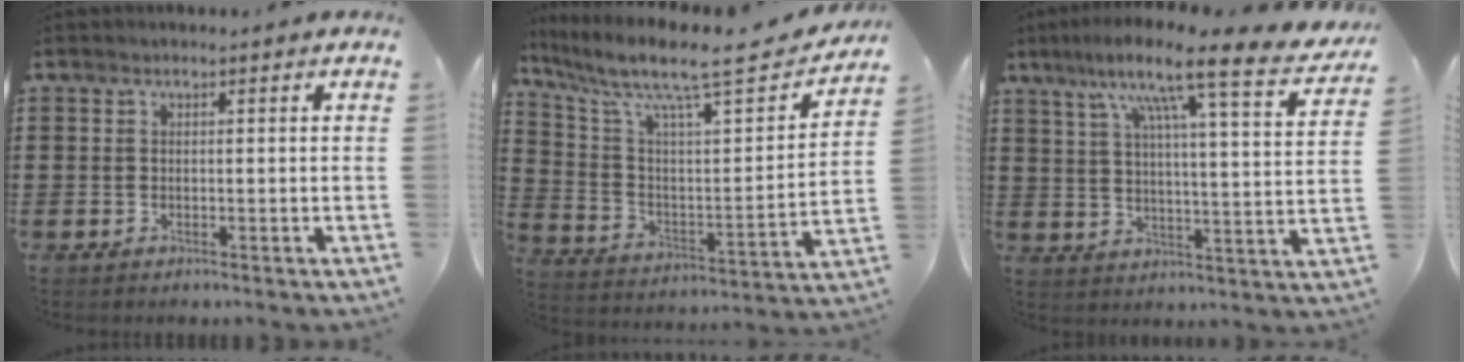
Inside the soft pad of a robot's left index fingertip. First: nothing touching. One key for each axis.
{"total": 10.2, "fx": 7.8, "fy": 1.5, "fz": 6.4, "tx": -0.149, "ty": -0.058, "tz": 0.122}
{"total": 11.6, "fx": 8.8, "fy": 0.4, "fz": 7.5, "tx": -0.155, "ty": -0.055, "tz": 0.133}